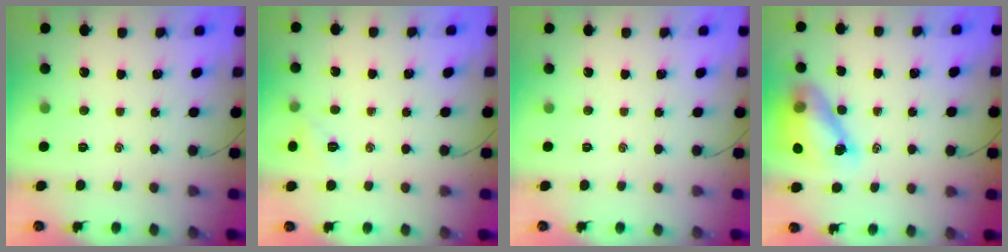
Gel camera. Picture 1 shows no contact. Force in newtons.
{"total": 5.6, "press": 5.4, "slide": 1.5}
{"total": 0.0}
{"total": 12.3, "press": 11.8, "slide": 3.5}